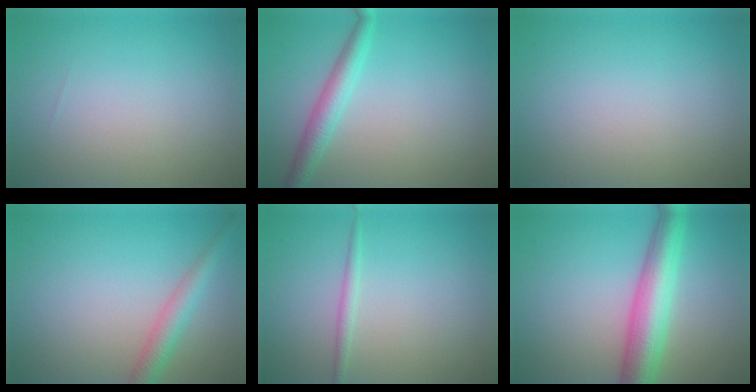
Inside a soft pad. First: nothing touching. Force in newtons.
{"total": 2.8, "press": 2.8, "slide": 0.1}
{"total": 0.0}
{"total": 2.8, "press": 2.8, "slide": 0.2}
{"total": 1.0, "press": 1.0, "slide": 0.0}
{"total": 6.4, "press": 6.4, "slide": 0.2}